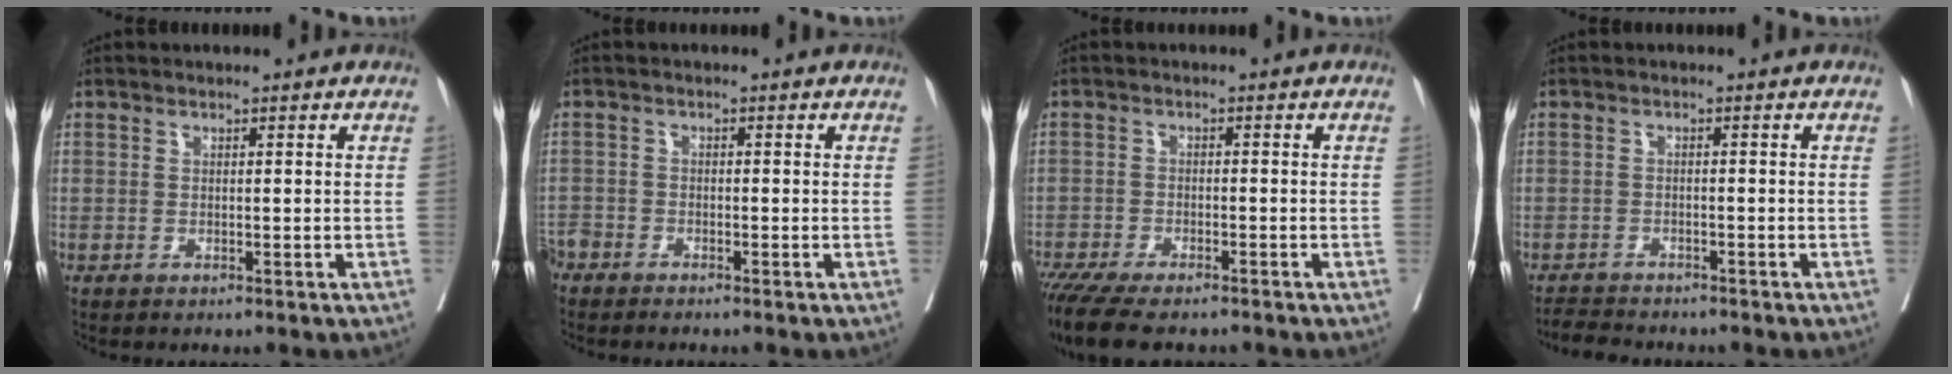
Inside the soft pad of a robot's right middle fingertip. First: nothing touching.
{"total": 3.3, "force": [-3.1, 0.7, 0.8], "torque": [-0.012, -0.007, -0.064]}
{"total": 11.1, "force": [-9.1, 2.8, 5.7], "torque": [-0.094, -0.015, -0.142]}
{"total": 4.3, "force": [-4.1, 0.8, 0.8], "torque": [-0.011, -0.013, -0.069]}